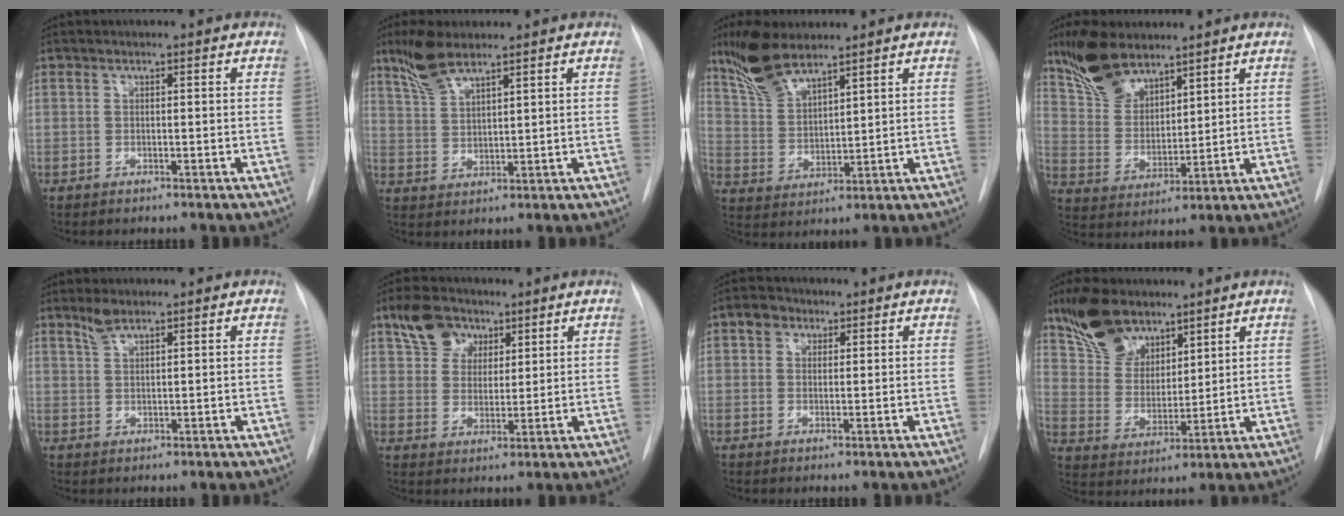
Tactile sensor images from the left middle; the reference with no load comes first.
{"total": 6.4, "force": [5.1, 1.5, 3.6], "torque": [-0.079, 0.008, 0.105]}
{"total": 9.3, "force": [7.6, 2.5, 4.8], "torque": [-0.103, 0.007, 0.158]}
{"total": 10.4, "force": [8.2, 4.2, 4.7], "torque": [-0.095, 0.010, 0.170]}
{"total": 2.1, "force": [1.7, 0.5, 1.2], "torque": [-0.027, 0.005, 0.035]}
{"total": 7.1, "force": [4.2, 5.1, 2.6], "torque": [-0.051, 0.024, 0.080]}
{"total": 2.8, "force": [1.4, 2.2, 1.1], "torque": [-0.020, 0.010, 0.021]}
{"total": 10.4, "force": [7.9, 5.5, 4.0], "torque": [-0.081, 0.016, 0.154]}